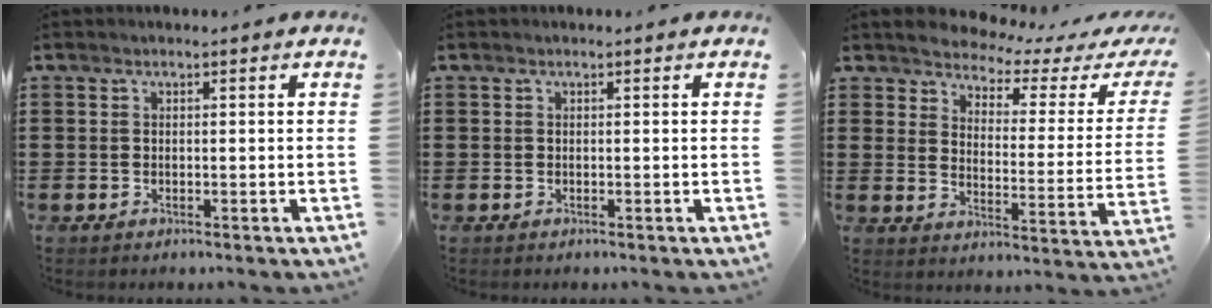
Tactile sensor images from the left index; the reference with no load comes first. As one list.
[{"total": 0.0}, {"total": 3.3, "force": [3.2, 0.4, 0.4], "torque": [-0.033, -0.025, 0.047]}]